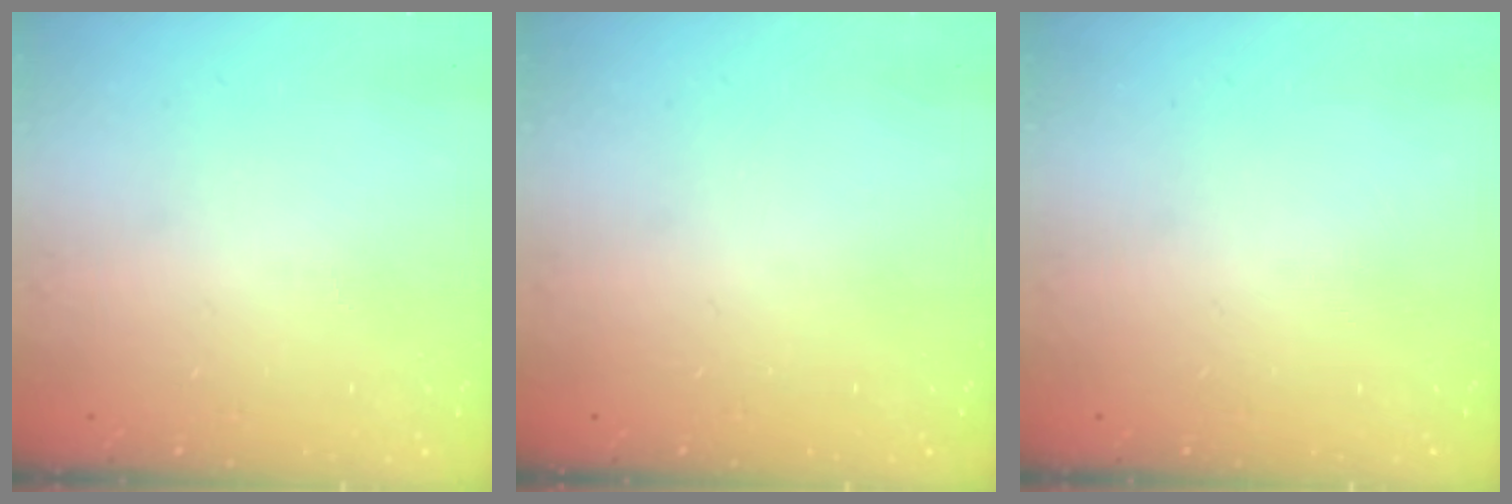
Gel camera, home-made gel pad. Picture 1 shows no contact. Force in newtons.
{"total": 0.0}
{"total": 0.0}